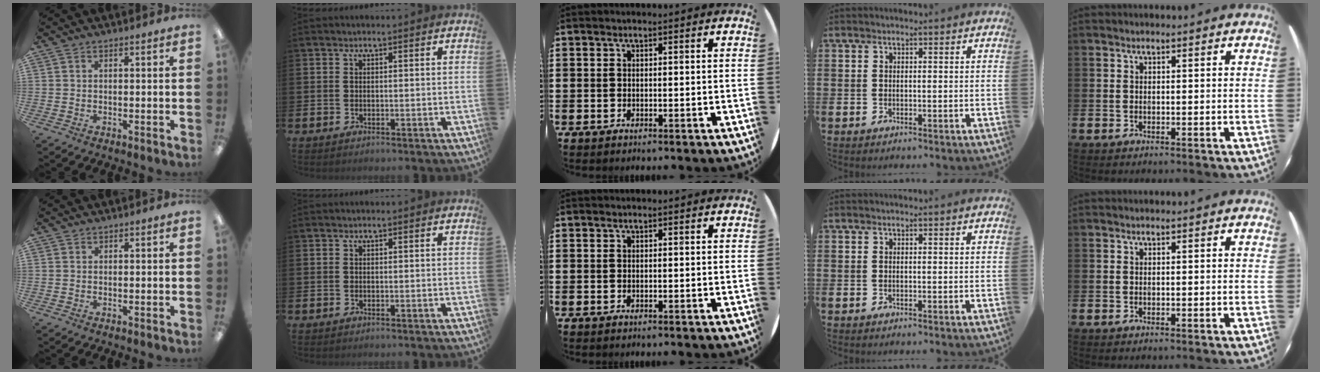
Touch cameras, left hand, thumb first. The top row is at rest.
{}